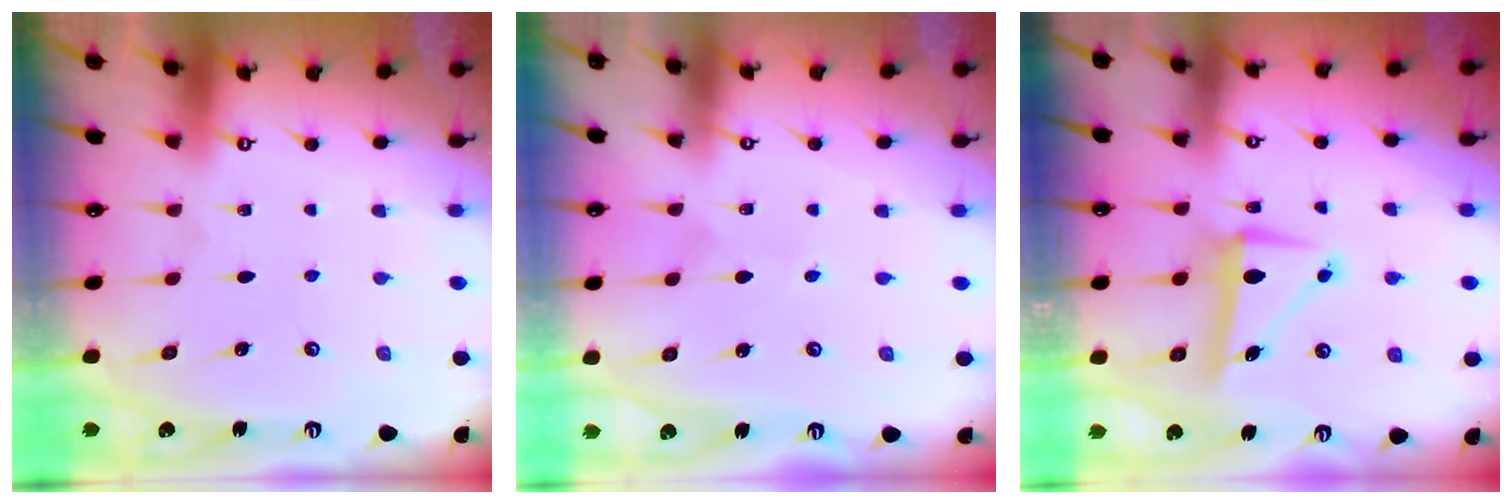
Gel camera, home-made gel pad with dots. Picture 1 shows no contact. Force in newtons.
{"total": 1.5, "press": 1.4, "slide": 0.1}
{"total": 7.2, "press": 7.1, "slide": 1.4}